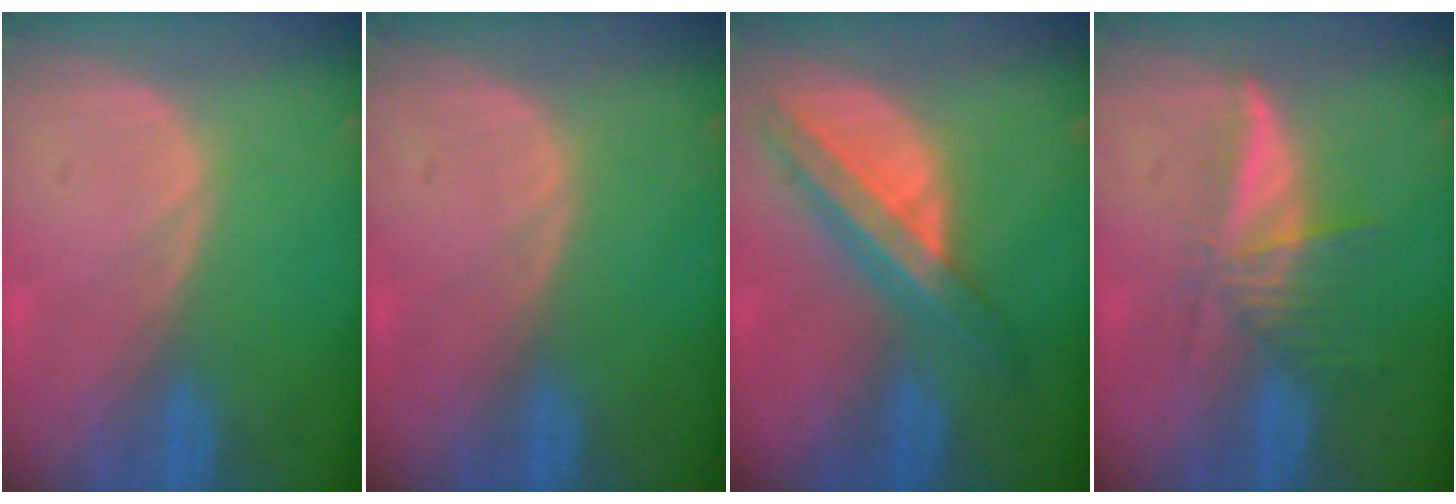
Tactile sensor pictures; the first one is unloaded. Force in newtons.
{"total": 0.0}
{"total": 8.2, "press": 7.0, "slide": 4.3}
{"total": 6.0, "press": 5.2, "slide": 2.9}